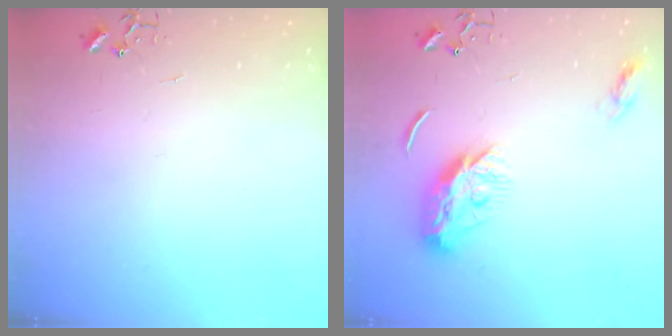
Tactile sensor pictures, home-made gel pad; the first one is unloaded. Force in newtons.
{"total": 11.5, "press": 11.5, "slide": 0.2}